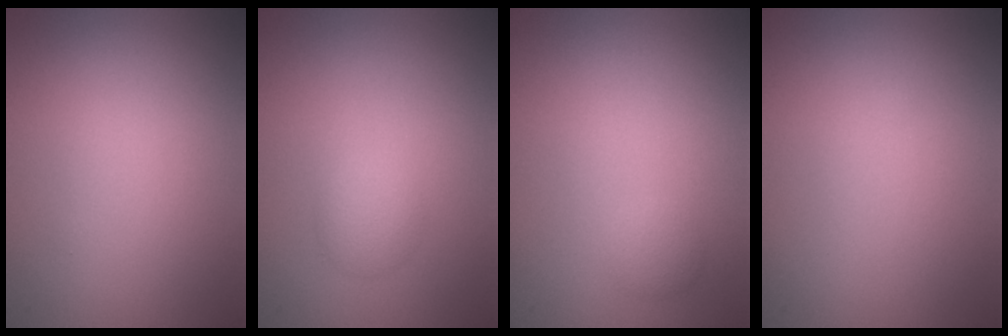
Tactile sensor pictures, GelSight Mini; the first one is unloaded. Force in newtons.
{"total": 1.8, "press": 1.8, "slide": 0.1}
{"total": 1.1, "press": 1.1, "slide": 0.0}
{"total": 0.0}